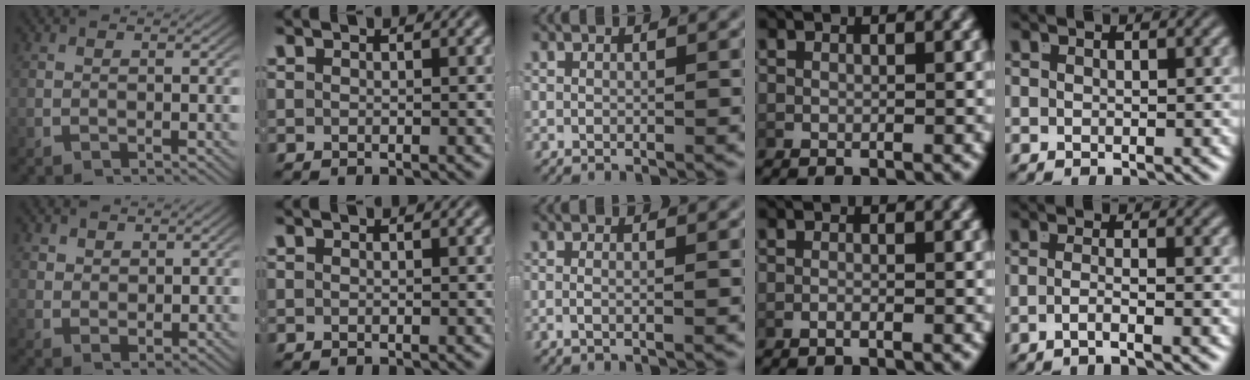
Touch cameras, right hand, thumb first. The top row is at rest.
{"thumb": {"total": 2.4, "force": [2.0, 1.0, 0.9], "torque": [-0.014, -0.007, 0.048]}, "middle": {"total": 1.0, "force": [-0.5, -0.1, 0.8], "torque": [-0.021, -0.006, -0.007]}, "ring": {"total": 0.9, "force": [-0.8, 0.1, 0.4], "torque": [-0.012, 0.000, -0.015]}, "little": {"total": 2.3, "force": [-1.7, -1.0, 1.3], "torque": [-0.027, -0.013, -0.025]}}